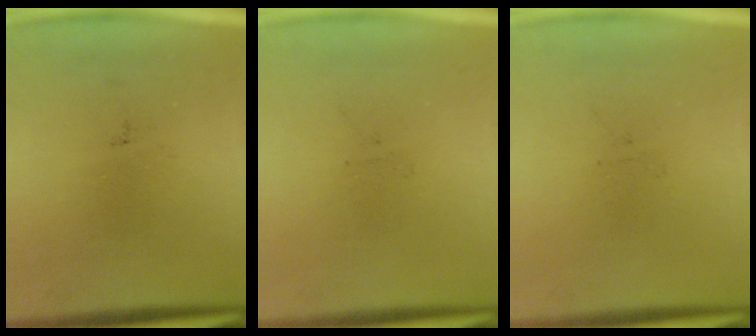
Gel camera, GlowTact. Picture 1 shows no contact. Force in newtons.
{"total": 0.0}
{"total": 0.0}